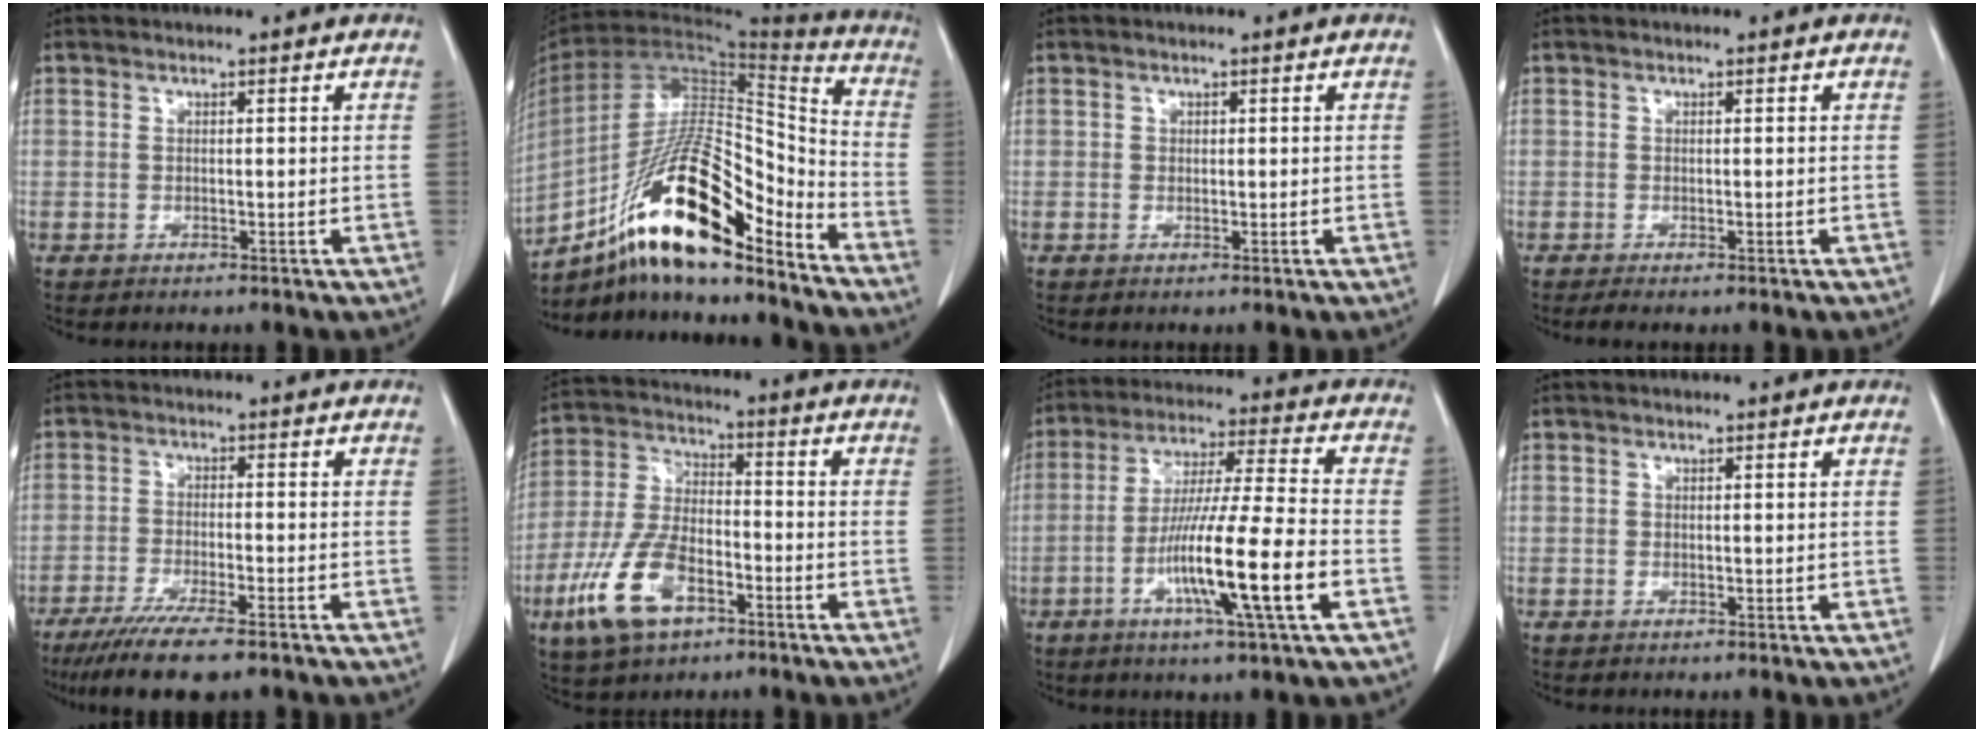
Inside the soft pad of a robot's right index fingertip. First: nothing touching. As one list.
[{"total": 21.2, "force": [-13.4, 4.9, 15.6], "torque": [-0.284, 0.008, -0.231]}, {"total": 0.0}, {"total": 1.3, "force": [-0.9, -0.2, 0.8], "torque": [-0.018, -0.005, -0.018]}, {"total": 10.1, "force": [-7.7, 0.6, 6.5], "torque": [-0.104, -0.024, -0.121]}, {"total": 12.5, "force": [-6.1, 6.2, 9.0], "torque": [-0.203, 0.003, -0.111]}, {"total": 14.8, "force": [-5.0, -0.6, 13.9], "torque": [-0.258, -0.011, -0.091]}, {"total": 0.0}]